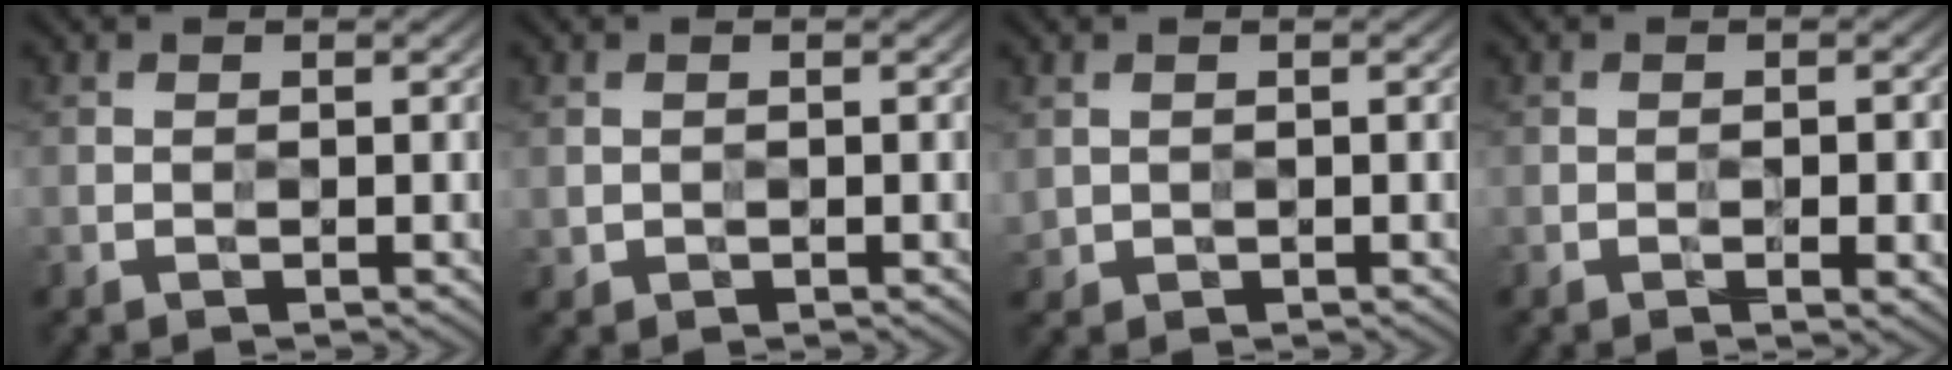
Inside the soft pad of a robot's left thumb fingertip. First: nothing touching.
{"total": 0.7, "force": [0.0, 0.7, 0.3], "torque": [-0.008, -0.006, 0.002]}
{"total": 1.3, "force": [0.3, 1.1, 0.5], "torque": [-0.019, -0.009, 0.007]}
{"total": 2.6, "force": [-0.6, 0.9, 2.4], "torque": [-0.036, -0.003, -0.006]}